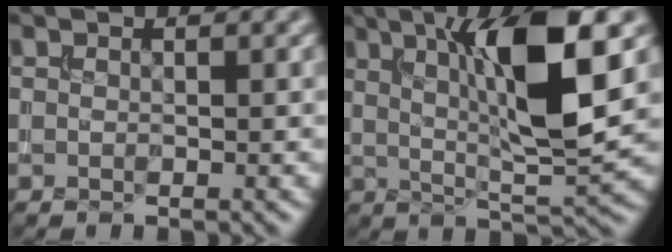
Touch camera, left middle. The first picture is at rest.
{"total": 9.9, "force": [2.9, 1.9, 9.2], "torque": [-0.146, -0.007, 0.054]}